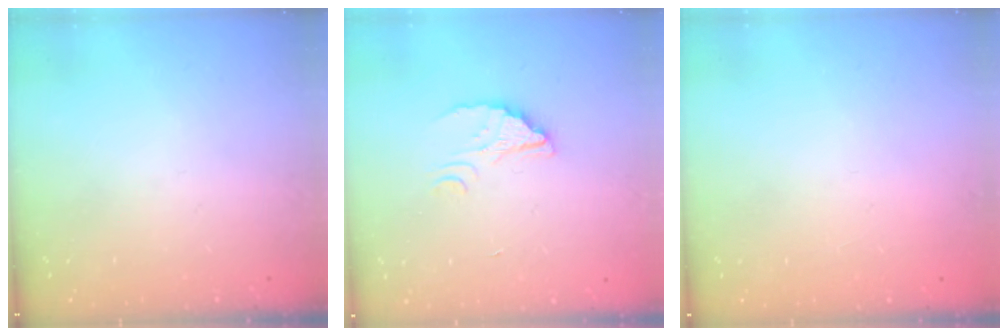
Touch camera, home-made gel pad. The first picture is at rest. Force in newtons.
{"total": 2.5, "press": 2.5, "slide": 0.1}
{"total": 2.2, "press": 2.2, "slide": 0.1}